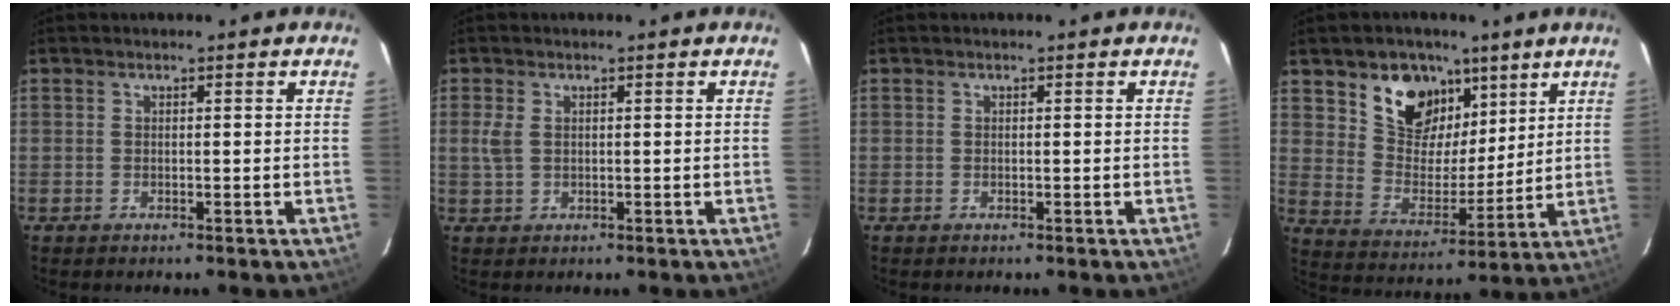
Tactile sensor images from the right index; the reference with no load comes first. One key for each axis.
{"total": 2.5, "fx": 0.5, "fy": 1.6, "fz": 1.9, "tx": -0.043, "ty": 0.002, "tz": 0.012}
{"total": 0.0}
{"total": 13.5, "fx": 8.0, "fy": 9.3, "fz": 5.5, "tx": -0.108, "ty": 0.007, "tz": 0.150}